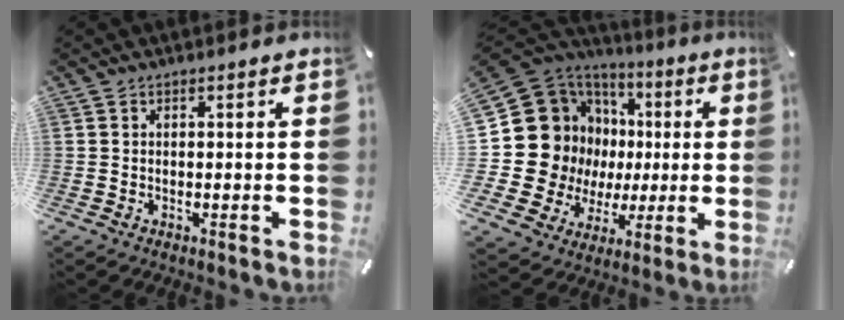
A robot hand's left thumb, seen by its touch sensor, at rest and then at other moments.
{"total": 20.4, "force": [2.6, 18.4, 8.4], "torque": [-0.166, -0.037, 0.086]}